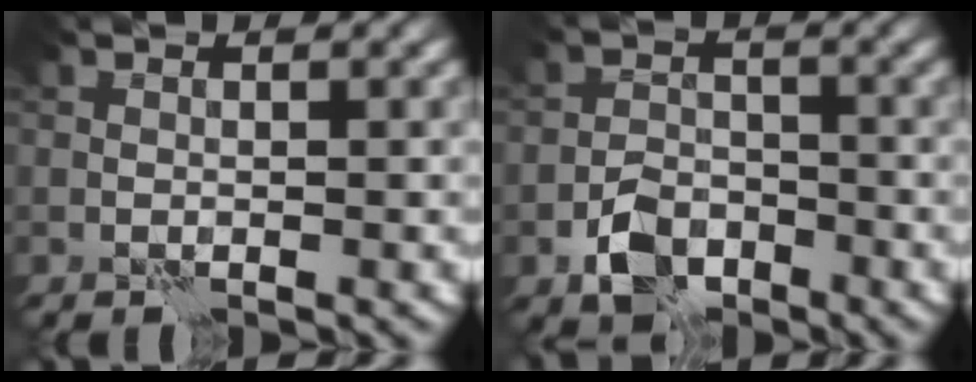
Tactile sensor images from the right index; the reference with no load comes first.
{"total": 4.3, "force": [-2.4, 2.7, 2.2], "torque": [-0.036, 0.000, -0.052]}